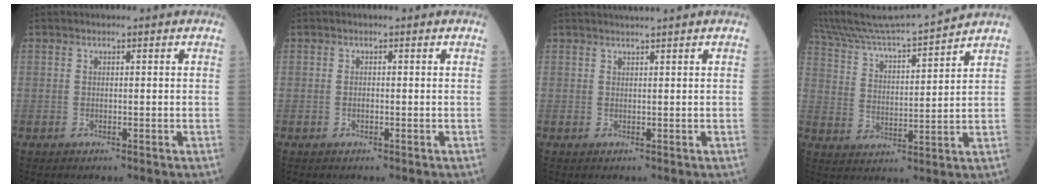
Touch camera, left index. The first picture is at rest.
{"total": 0.6, "force": [-0.3, 0.1, 0.5], "torque": [-0.007, 0.004, 0.004]}
{"total": 2.2, "force": [1.9, -0.7, 0.9], "torque": [-0.009, 0.011, 0.037]}
{"total": 13.9, "force": [13.2, -1.5, 4.1], "torque": [-0.096, -0.010, 0.230]}